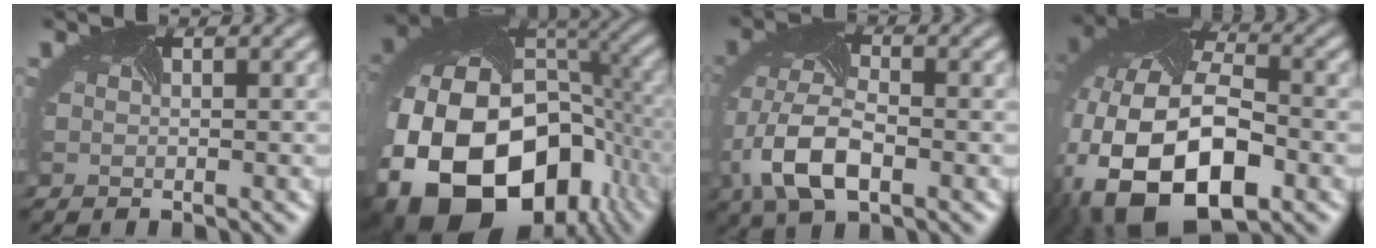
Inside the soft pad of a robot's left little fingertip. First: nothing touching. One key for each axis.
{"total": 20.7, "fx": -8.1, "fy": 14.0, "fz": 12.8, "tx": -0.256, "ty": -0.043, "tz": -0.110}
{"total": 7.0, "fx": -2.4, "fy": 3.8, "fz": 5.4, "tx": -0.132, "ty": -0.010, "tz": -0.051}
{"total": 17.4, "fx": -5.1, "fy": 10.8, "fz": 12.7, "tx": -0.260, "ty": -0.028, "tz": -0.079}